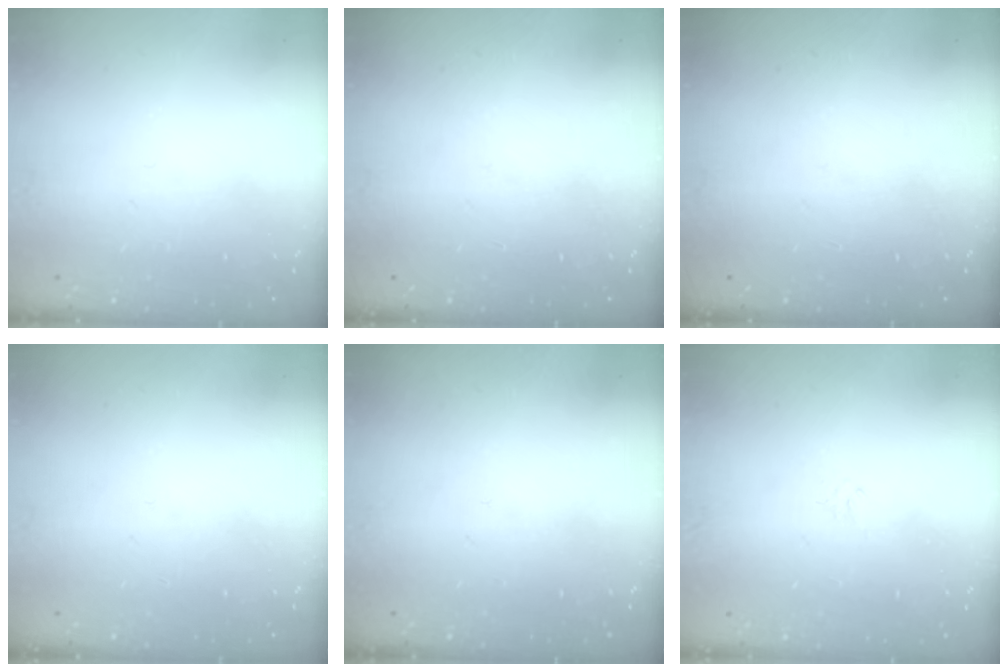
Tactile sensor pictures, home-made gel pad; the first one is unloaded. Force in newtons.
{"total": 0.0}
{"total": 0.0}
{"total": 0.0}
{"total": 0.0}
{"total": 0.7, "press": 0.5, "slide": 0.4}